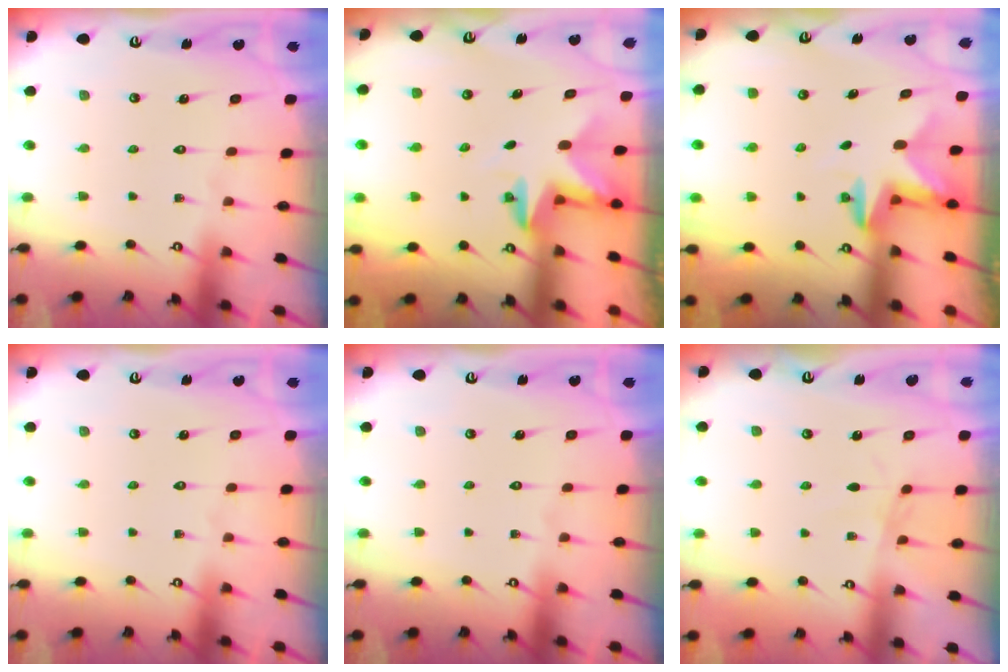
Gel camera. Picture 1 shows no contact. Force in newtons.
{"total": 2.8, "press": 2.8, "slide": 0.2}
{"total": 2.7, "press": 2.7, "slide": 0.5}
{"total": 0.0}
{"total": 0.0}
{"total": 1.4, "press": 1.3, "slide": 0.3}